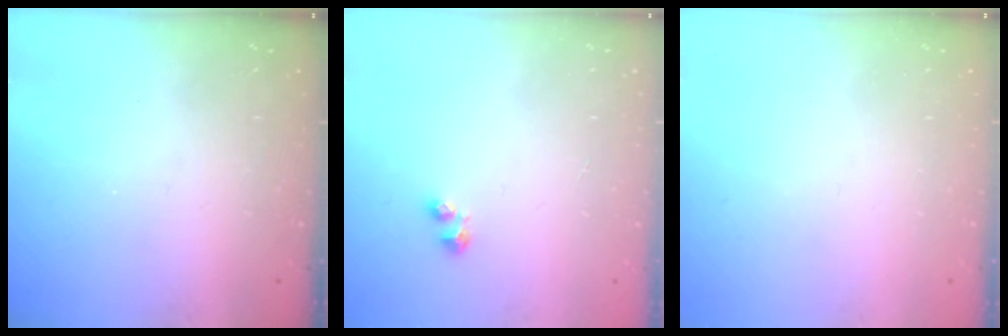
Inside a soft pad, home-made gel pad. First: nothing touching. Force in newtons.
{"total": 2.9, "press": 2.8, "slide": 0.6}
{"total": 0.0}